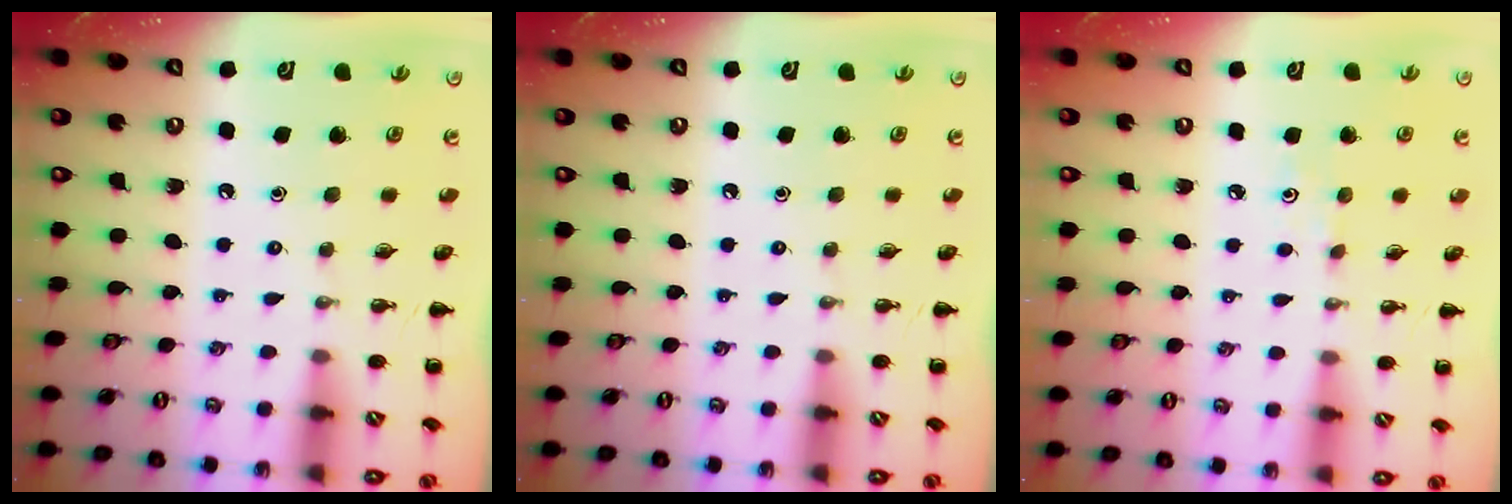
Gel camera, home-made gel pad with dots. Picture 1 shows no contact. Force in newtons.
{"total": 0.0}
{"total": 3.2, "press": 3.0, "slide": 1.2}